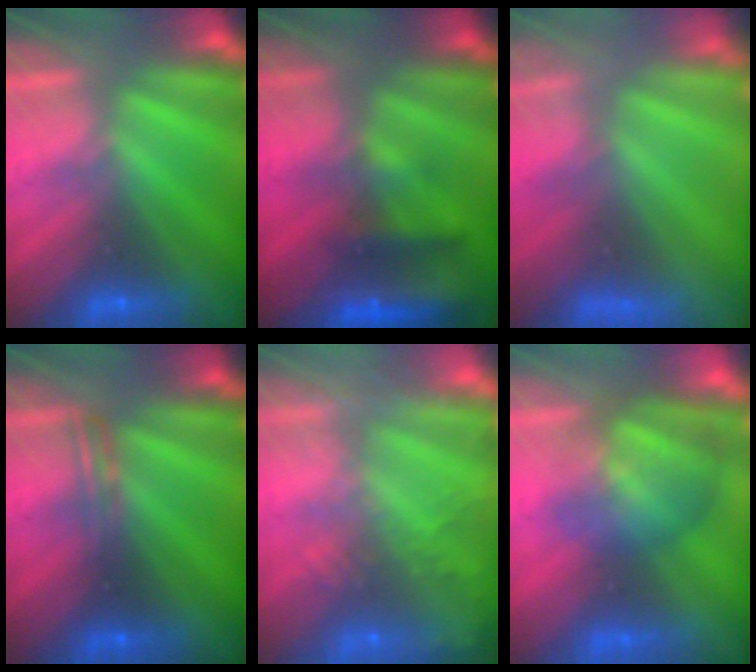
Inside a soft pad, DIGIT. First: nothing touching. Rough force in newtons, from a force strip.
{"total": 9.0}
{"total": 8.4}
{"total": 2.4}
{"total": 6.8}
{"total": 2.9}